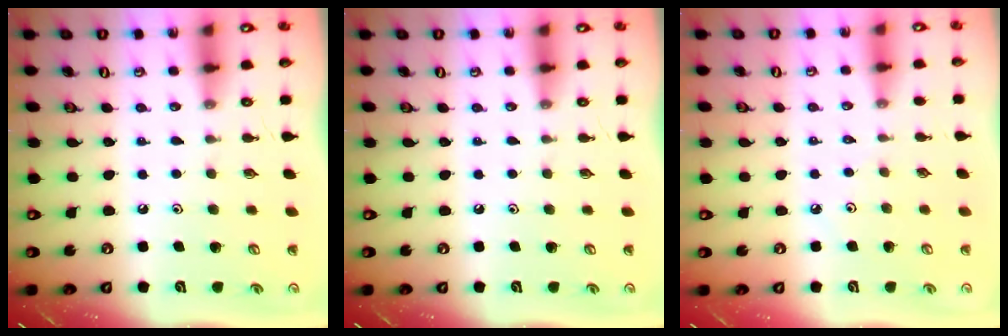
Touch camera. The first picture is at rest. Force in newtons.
{"total": 0.0}
{"total": 2.6, "press": 2.6, "slide": 0.5}